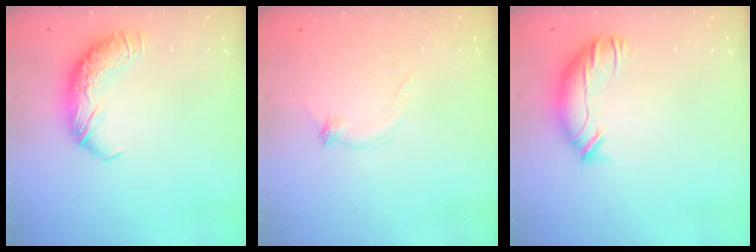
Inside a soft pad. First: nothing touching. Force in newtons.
{"total": 7.7, "press": 7.7, "slide": 0.7}
{"total": 2.0, "press": 0.6, "slide": 1.9}